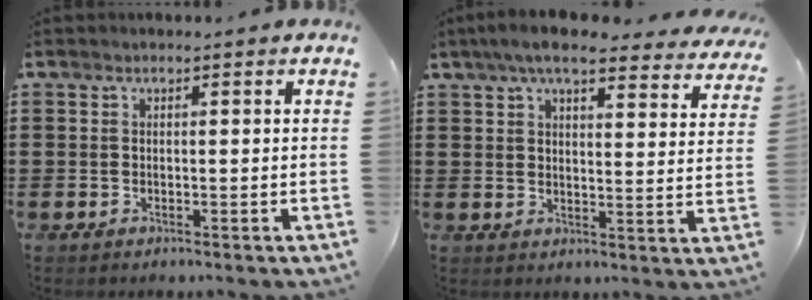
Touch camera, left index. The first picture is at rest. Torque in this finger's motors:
{"motor_torque": [1.10, -1.03, 0.63, 0.21]}